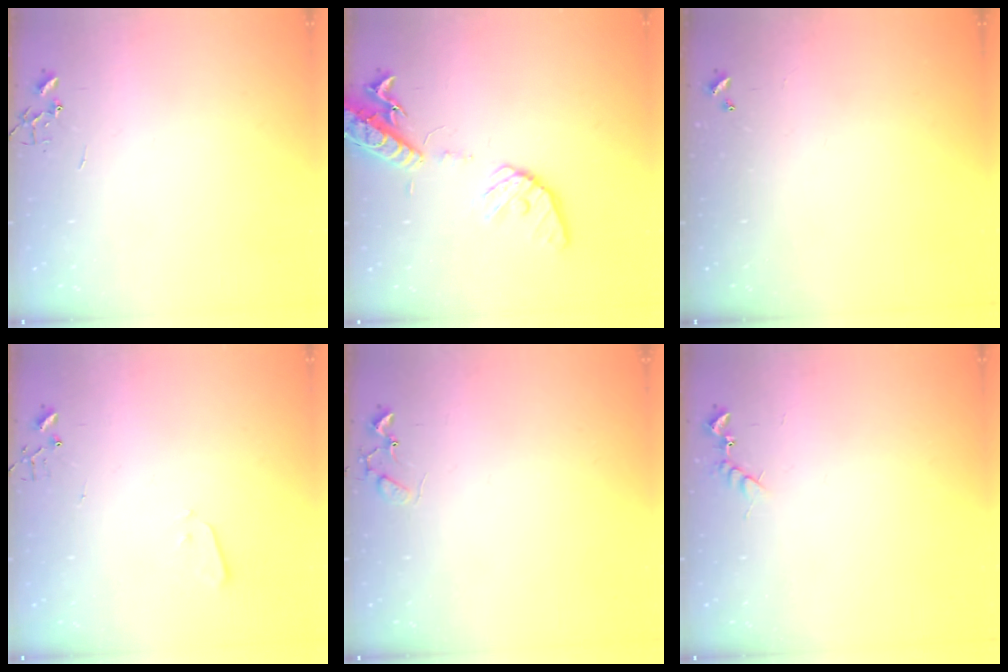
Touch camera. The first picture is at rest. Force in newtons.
{"total": 16.1, "press": 15.8, "slide": 3.0}
{"total": 0.0}
{"total": 2.1, "press": 2.1, "slide": 0.3}
{"total": 6.2, "press": 6.2, "slide": 0.4}
{"total": 6.0, "press": 6.0, "slide": 0.6}